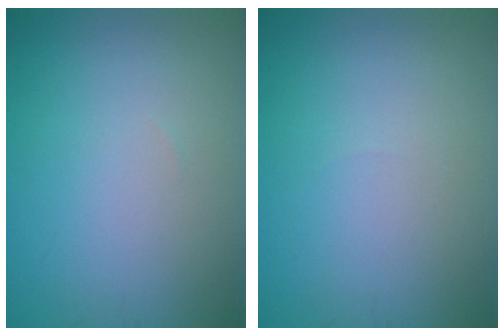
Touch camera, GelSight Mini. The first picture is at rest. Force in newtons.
{"total": 0.0}